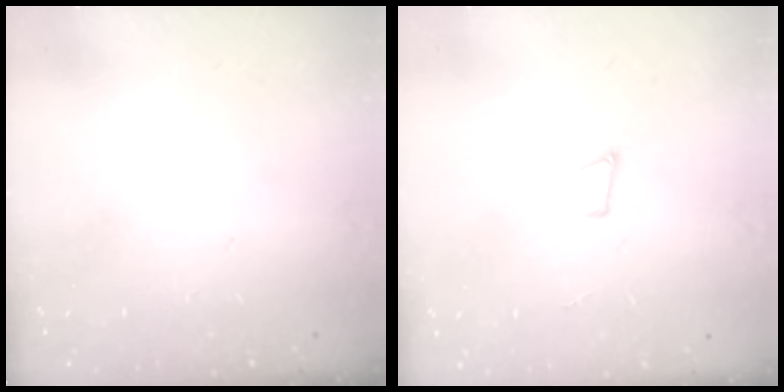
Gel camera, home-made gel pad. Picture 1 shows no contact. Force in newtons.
{"total": 4.6, "press": 3.2, "slide": 3.3}